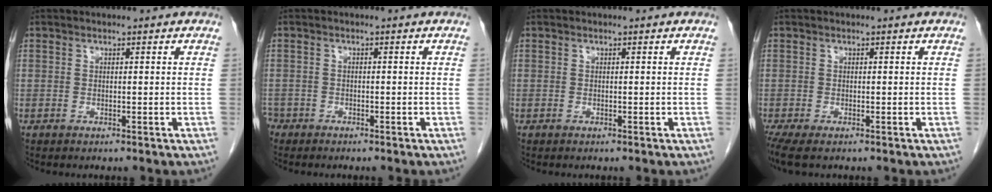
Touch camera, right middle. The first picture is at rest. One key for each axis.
{"total": 2.7, "fx": -2.1, "fy": 1.6, "fz": 0.3, "tx": -0.012, "ty": 0.001, "tz": -0.041}
{"total": 0.0}
{"total": 3.2, "fx": -2.3, "fy": 0.9, "fz": 2.1, "tx": -0.044, "ty": -0.013, "tz": -0.038}